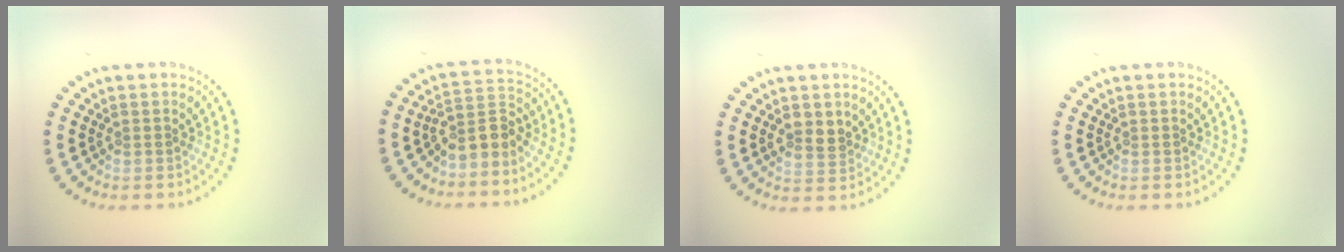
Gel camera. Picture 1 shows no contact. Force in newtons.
{"total": 3.0, "press": 2.3, "slide": 1.8}
{"total": 2.1, "press": 2.0, "slide": 0.6}
{"total": 0.0}